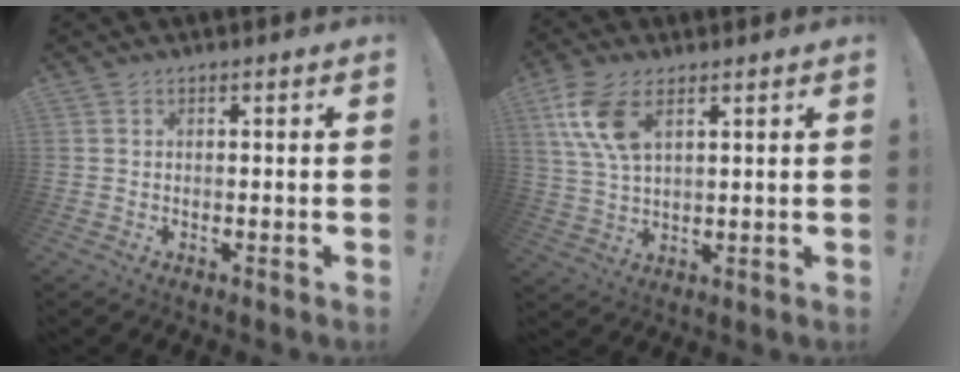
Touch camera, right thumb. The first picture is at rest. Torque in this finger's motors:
{"motor_torque": [0.88, 2.41, 0.89, 0.27, 0.11]}